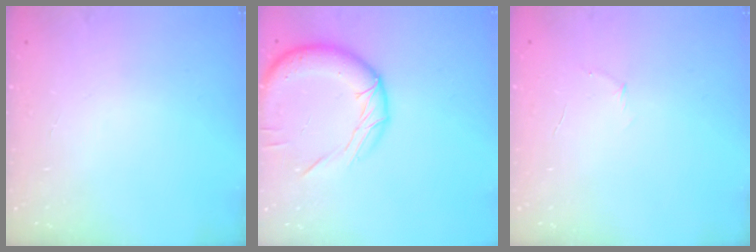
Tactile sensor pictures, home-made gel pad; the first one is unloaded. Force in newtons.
{"total": 16.9, "press": 16.8, "slide": 2.3}
{"total": 3.6, "press": 3.4, "slide": 1.1}